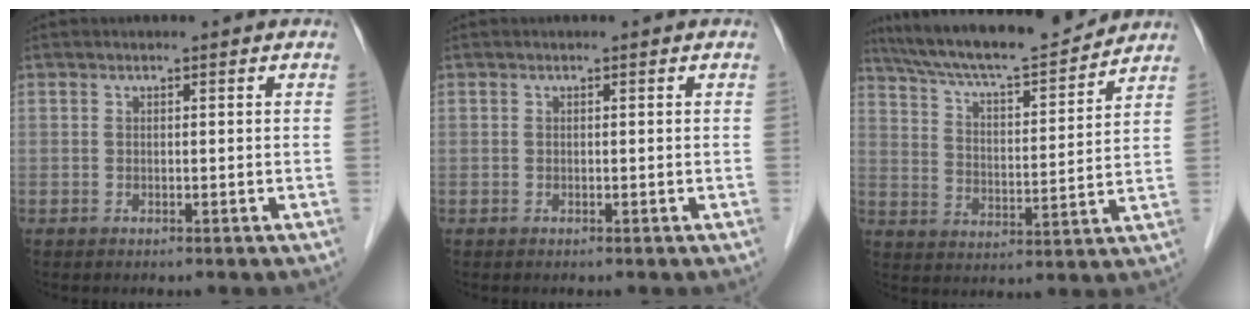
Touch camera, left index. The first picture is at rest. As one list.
[{"total": 0.0}, {"total": 16.7, "force": [15.3, 1.6, 6.5], "torque": [-0.118, 0.007, 0.245]}]